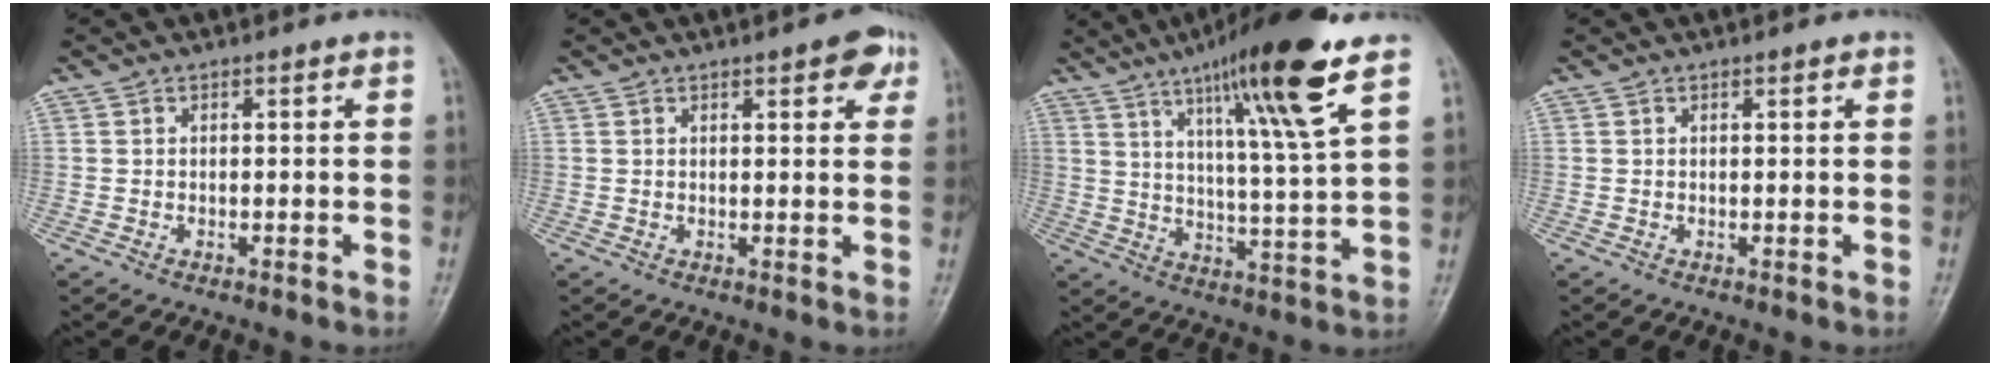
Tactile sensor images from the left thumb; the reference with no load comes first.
{"total": 4.9, "force": [2.7, 1.7, 3.7], "torque": [-0.030, -0.006, 0.026]}
{"total": 17.2, "force": [10.1, 0.9, 13.9], "torque": [-0.218, -0.048, 0.162]}
{"total": 0.8, "force": [0.5, 0.2, 0.6], "torque": [-0.007, 0.000, 0.005]}